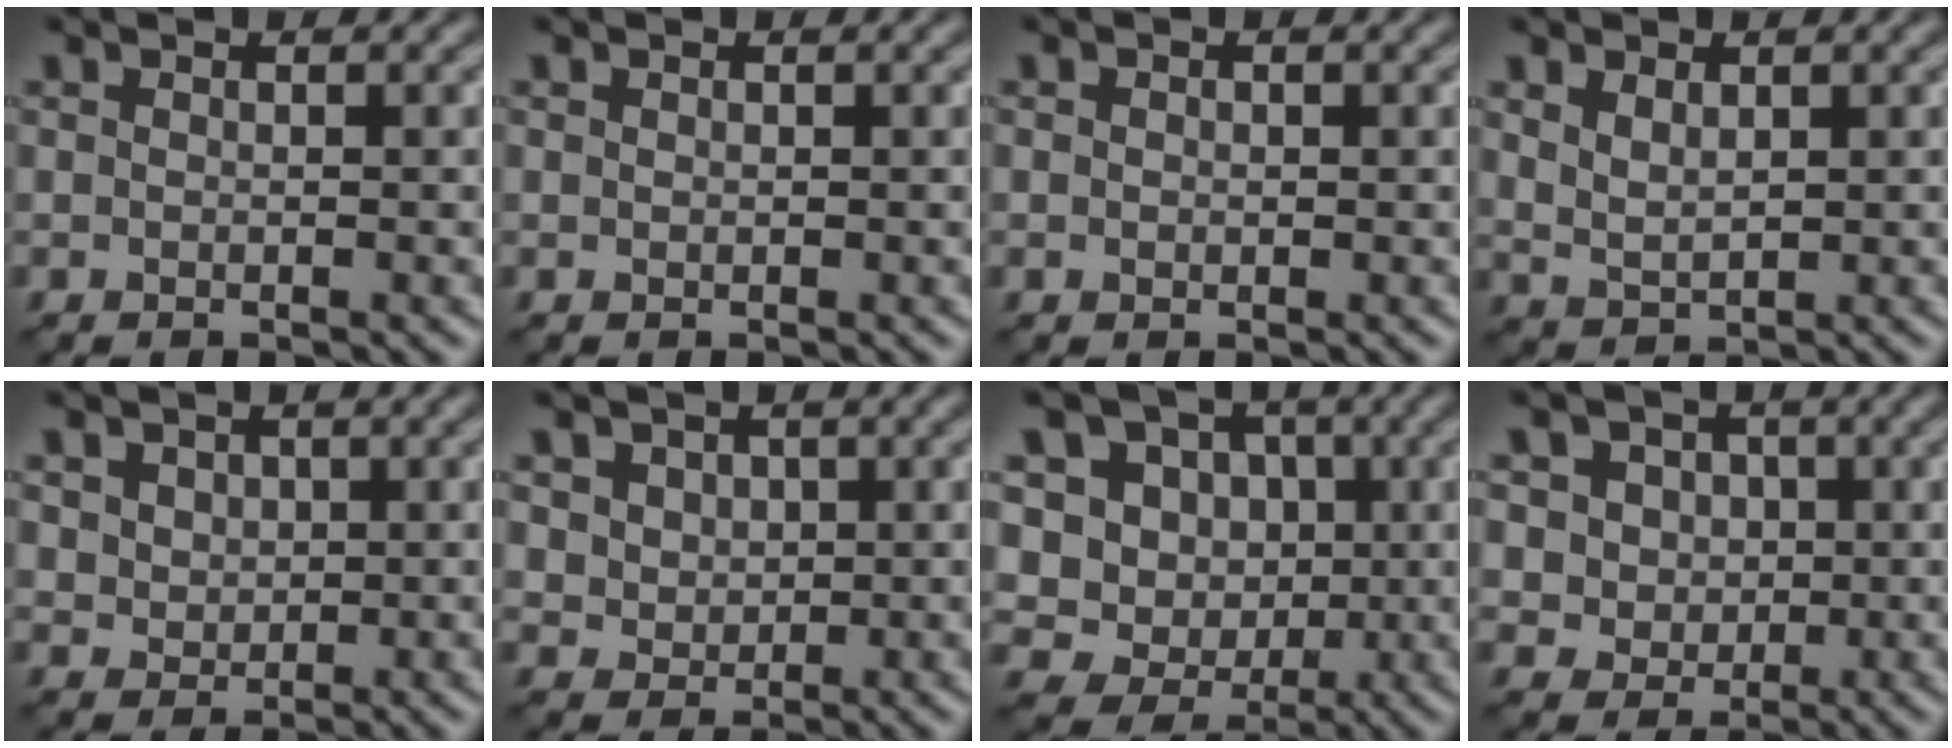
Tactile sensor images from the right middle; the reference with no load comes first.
{"total": 0.0}
{"total": 0.6, "force": [0.1, 0.5, 0.2], "torque": [-0.002, -0.002, 0.000]}
{"total": 2.2, "force": [1.1, 1.3, 1.4], "torque": [-0.034, -0.005, 0.027]}
{"total": 3.0, "force": [1.4, 2.4, 1.3], "torque": [-0.040, 0.006, 0.033]}
{"total": 3.8, "force": [1.6, 3.1, 1.6], "torque": [-0.044, 0.004, 0.035]}
{"total": 13.5, "force": [2.9, 12.1, 5.2], "torque": [-0.135, 0.032, 0.047]}
{"total": 6.2, "force": [2.3, 5.2, 2.5], "torque": [-0.042, 0.013, 0.025]}